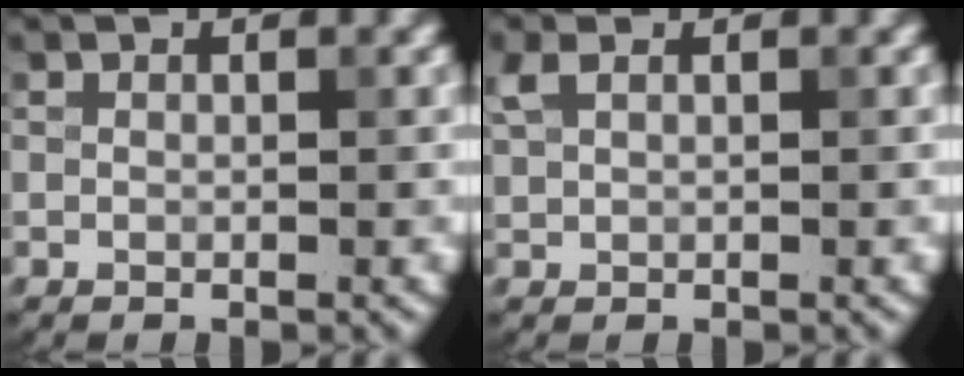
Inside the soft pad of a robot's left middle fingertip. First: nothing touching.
{"total": 1.6, "force": [0.9, 0.7, 1.1], "torque": [-0.031, 0.008, 0.018]}